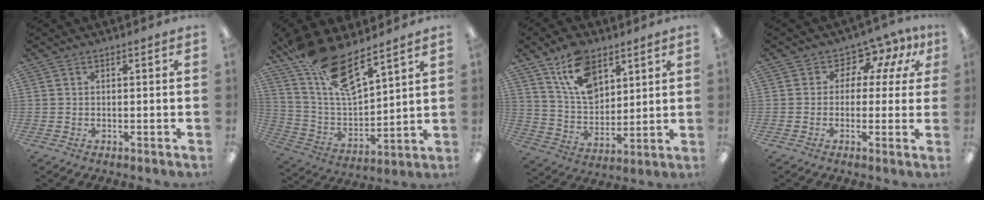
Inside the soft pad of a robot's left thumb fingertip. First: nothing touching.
{"total": 16.3, "force": [12.7, 4.4, 9.2], "torque": [-0.191, -0.077, 0.227]}
{"total": 13.8, "force": [8.3, 8.0, 7.5], "torque": [-0.138, -0.023, 0.155]}
{"total": 6.1, "force": [3.3, 4.3, 2.6], "torque": [-0.050, -0.027, 0.061]}